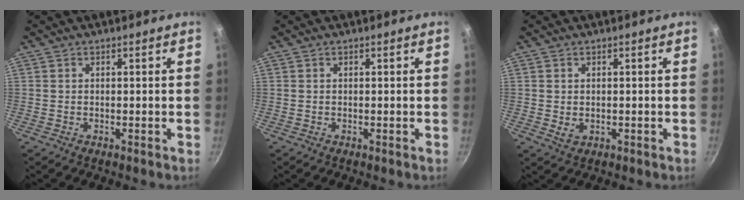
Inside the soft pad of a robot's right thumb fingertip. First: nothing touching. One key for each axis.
{"total": 0.0}
{"total": 1.7, "fx": 0.1, "fy": 1.3, "fz": 1.1, "tx": -0.017, "ty": -0.006, "tz": 0.004}